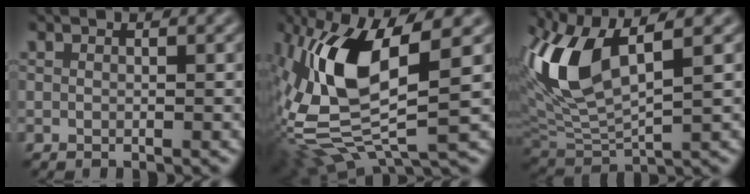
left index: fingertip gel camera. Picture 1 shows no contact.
{"total": 12.6, "force": [1.3, 4.6, 11.7], "torque": [-0.249, -0.001, 0.023]}
{"total": 9.2, "force": [3.0, 3.9, 7.7], "torque": [-0.178, 0.003, 0.058]}